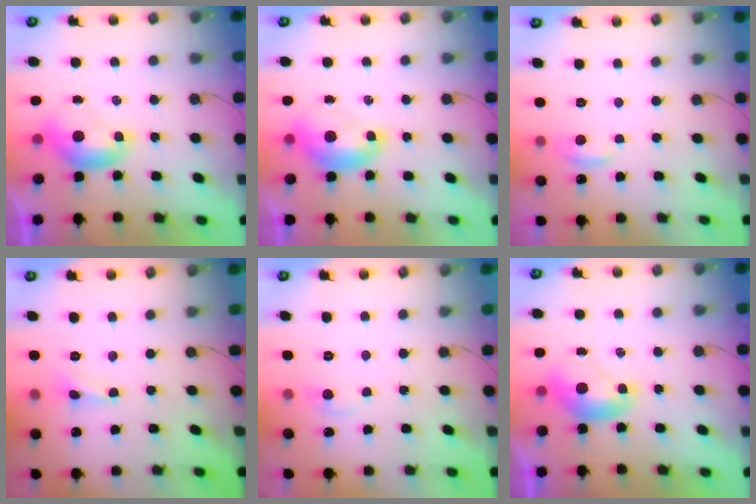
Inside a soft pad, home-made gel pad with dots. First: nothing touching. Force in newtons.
{"total": 1.5, "press": 1.4, "slide": 0.6}
{"total": 0.8, "press": 0.1, "slide": 0.8}
{"total": 1.2, "press": 1.1, "slide": 0.5}
{"total": 0.6, "press": 0.3, "slide": 0.5}
{"total": 0.0}